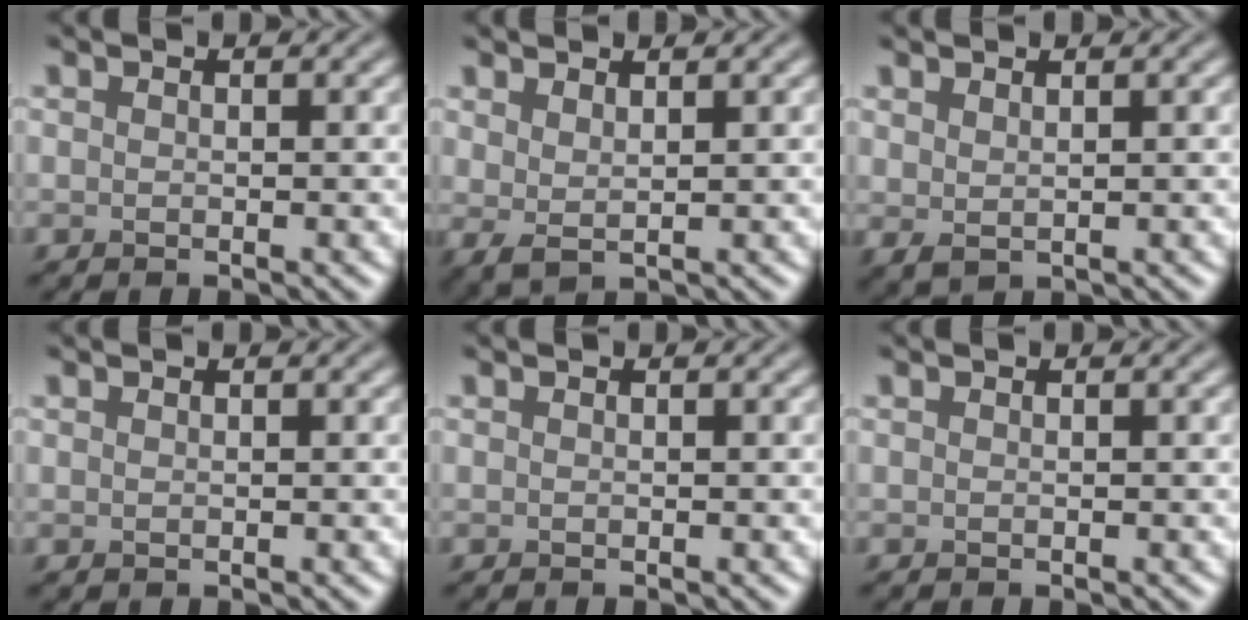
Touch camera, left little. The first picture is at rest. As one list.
[{"total": 1.6, "force": [1.0, 0.4, 1.2], "torque": [-0.026, -0.003, 0.022]}, {"total": 1.2, "force": [0.8, 0.4, 0.7], "torque": [-0.017, -0.002, 0.021]}, {"total": 0.0}, {"total": 0.0}, {"total": 0.0}]